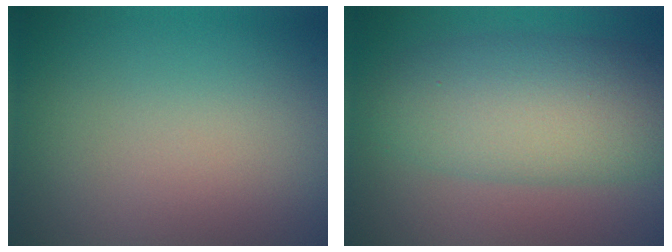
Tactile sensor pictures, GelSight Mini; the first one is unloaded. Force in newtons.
{"total": 8.6, "press": 8.6, "slide": 0.4}